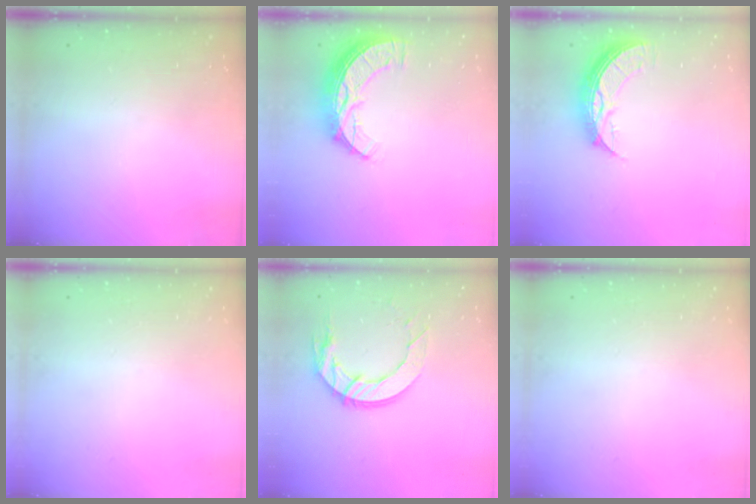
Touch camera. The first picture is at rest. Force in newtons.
{"total": 10.4, "press": 10.3, "slide": 0.9}
{"total": 8.4, "press": 8.4, "slide": 0.8}
{"total": 0.0}
{"total": 12.1, "press": 12.1, "slide": 0.8}
{"total": 0.0}